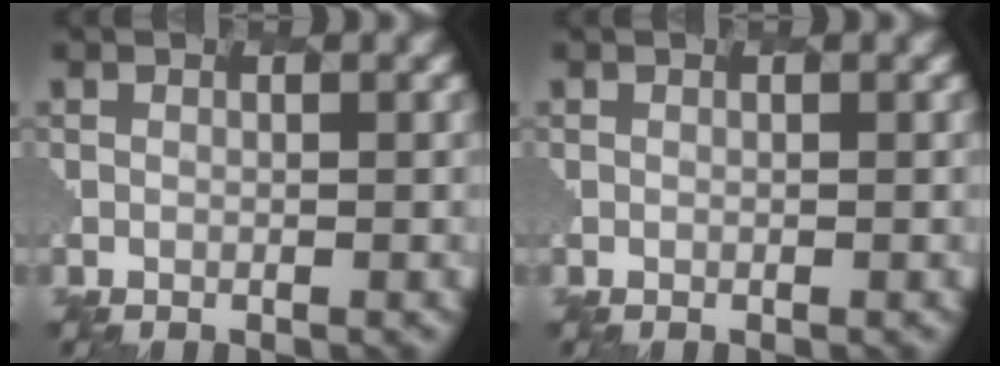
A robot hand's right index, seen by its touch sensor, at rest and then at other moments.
{"total": 0.0}